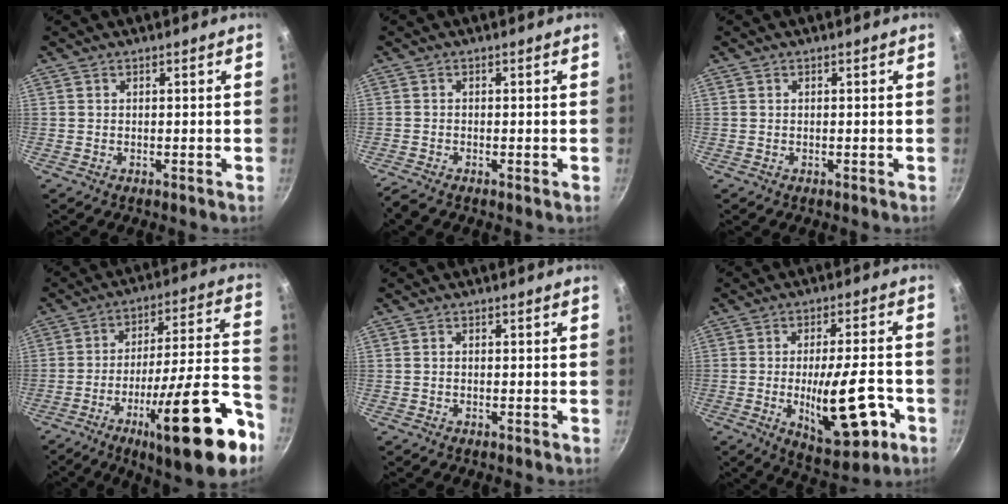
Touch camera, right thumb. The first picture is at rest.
{"total": 1.7, "force": [-1.2, 0.2, 1.2], "torque": [-0.039, 0.004, -0.031]}
{"total": 0.0}
{"total": 23.9, "force": [-11.5, 4.7, 20.5], "torque": [-0.277, 0.047, -0.180]}
{"total": 0.5, "force": [-0.1, 0.4, 0.3], "torque": [-0.006, 0.004, -0.002]}
{"total": 16.0, "force": [-4.6, 6.0, 14.1], "torque": [-0.194, 0.013, -0.056]}